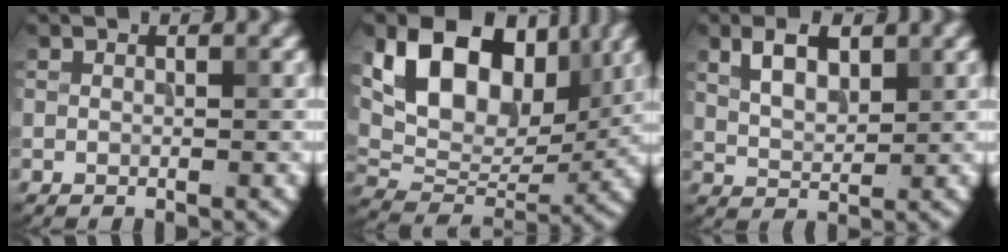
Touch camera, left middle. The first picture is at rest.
{"total": 11.5, "force": [4.5, 7.4, 7.6], "torque": [-0.135, -0.002, 0.077]}
{"total": 3.7, "force": [1.8, 1.9, 2.6], "torque": [-0.053, 0.003, 0.035]}